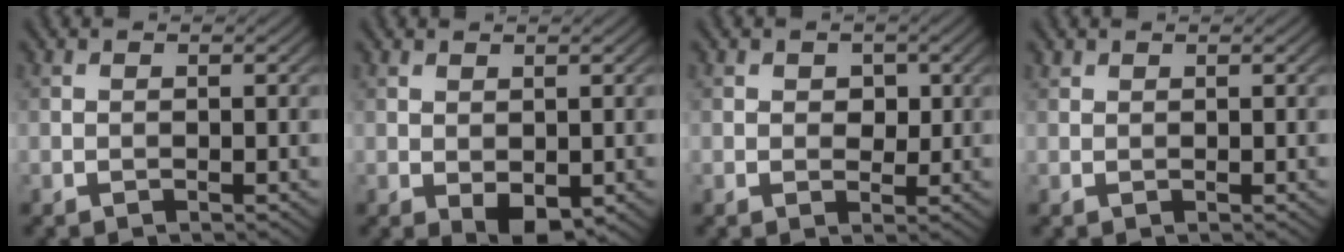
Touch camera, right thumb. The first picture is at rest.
{"total": 3.1, "force": [-0.7, 1.7, 2.6], "torque": [-0.048, -0.004, -0.006]}
{"total": 2.1, "force": [0.6, 1.7, 1.1], "torque": [-0.021, -0.005, 0.005]}
{"total": 0.6, "force": [0.6, 0.2, 0.1], "torque": [-0.004, 0.001, 0.014]}